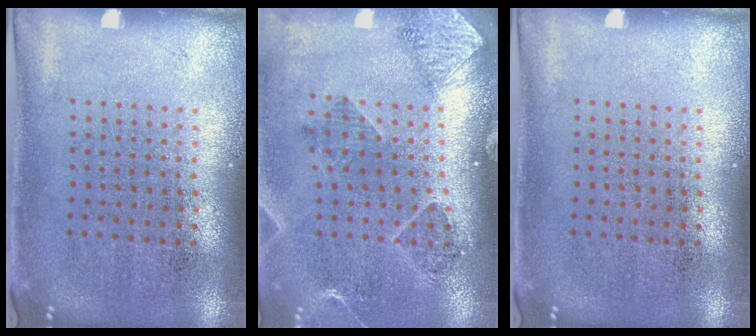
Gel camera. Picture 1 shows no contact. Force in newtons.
{"total": 1.5, "press": 1.5, "slide": 0.3}
{"total": 0.0}